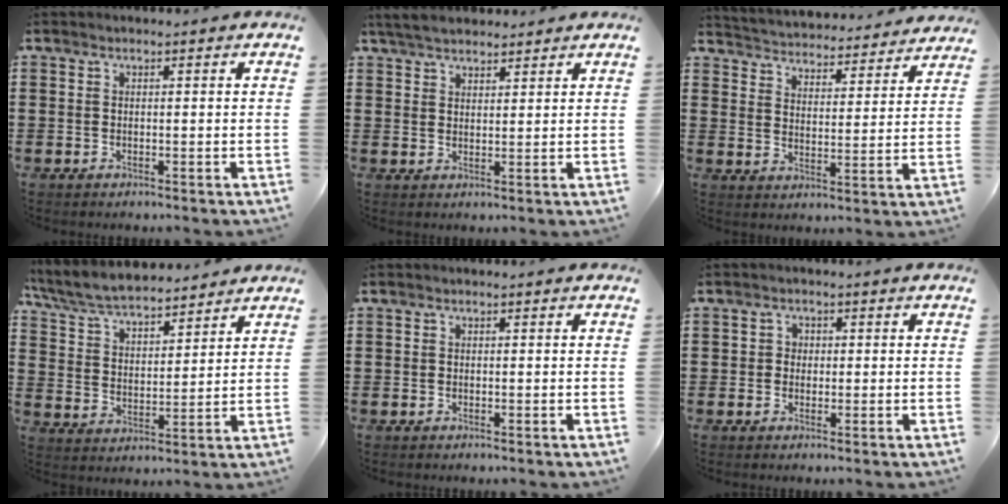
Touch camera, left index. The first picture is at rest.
{"total": 4.1, "force": [3.7, 1.1, 1.4], "torque": [-0.037, -0.001, 0.070]}
{"total": 3.7, "force": [3.7, -0.1, -0.6], "torque": [-0.014, -0.037, 0.058]}
{"total": 7.2, "force": [6.8, 1.0, 2.2], "torque": [-0.071, -0.030, 0.122]}
{"total": 0.0}
{"total": 1.4, "force": [-0.1, 1.4, 0.2], "torque": [-0.011, 0.007, -0.005]}